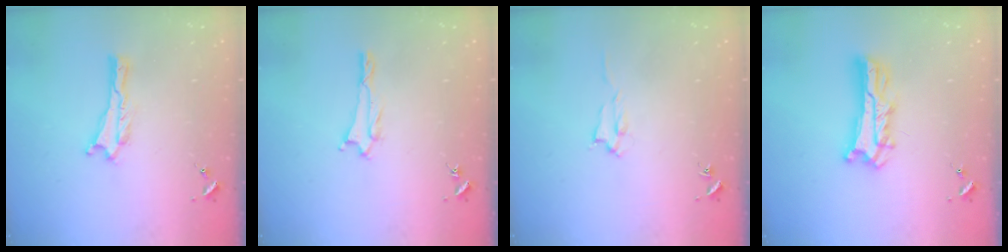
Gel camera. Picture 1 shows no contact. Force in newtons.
{"total": 1.0, "press": 0.9, "slide": 0.2}
{"total": 1.4, "press": 1.4, "slide": 0.2}
{"total": 7.0, "press": 6.9, "slide": 0.6}